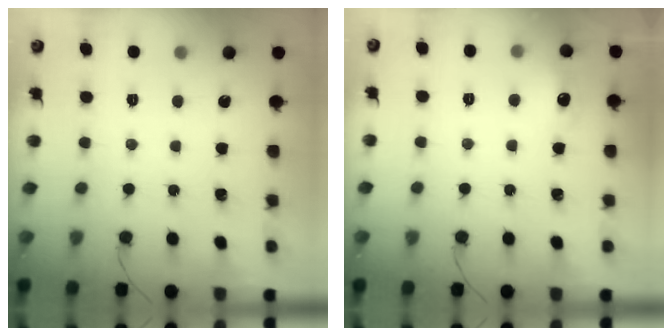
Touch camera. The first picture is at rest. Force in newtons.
{"total": 6.3, "press": 6.3, "slide": 0.9}